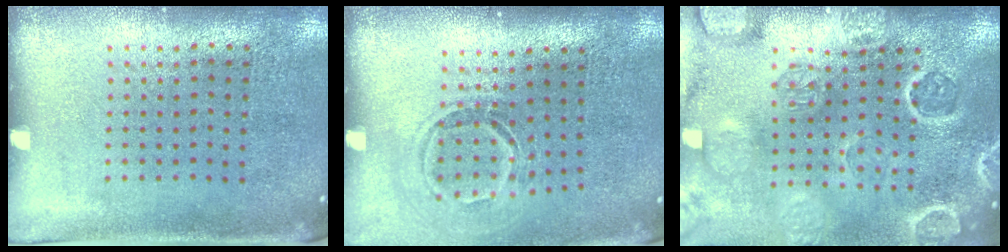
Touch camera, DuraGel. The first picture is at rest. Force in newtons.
{"total": 1.6, "press": 1.1, "slide": 1.2}
{"total": 3.7, "press": 3.2, "slide": 1.8}